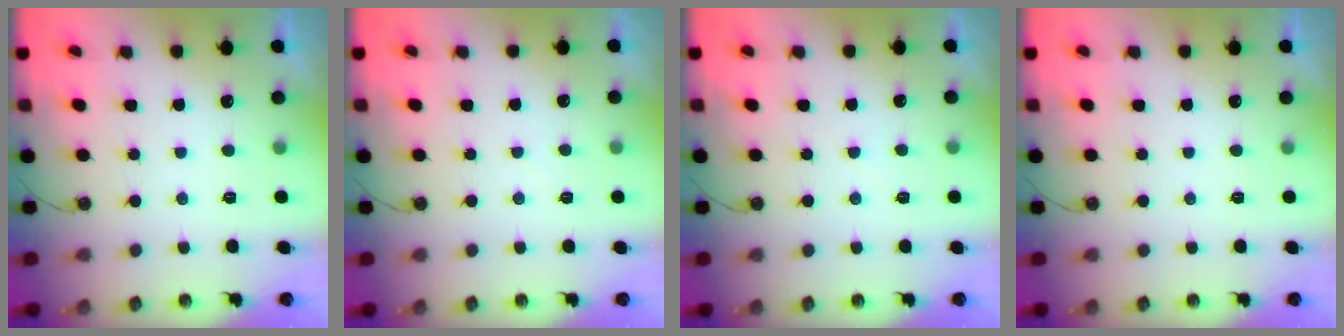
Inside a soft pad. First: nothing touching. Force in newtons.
{"total": 2.6, "press": 2.6, "slide": 0.4}
{"total": 1.7, "press": 1.6, "slide": 0.4}
{"total": 0.0}